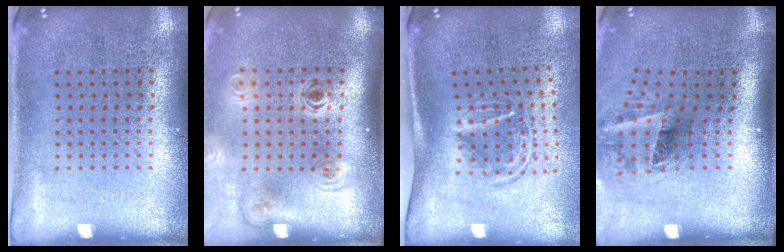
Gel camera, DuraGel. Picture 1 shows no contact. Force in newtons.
{"total": 1.9, "press": 1.2, "slide": 1.4}
{"total": 1.8, "press": 1.2, "slide": 1.3}
{"total": 2.1, "press": 1.3, "slide": 1.6}